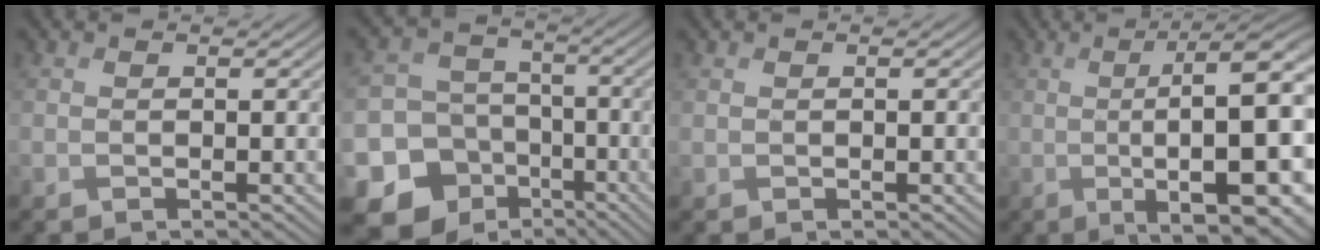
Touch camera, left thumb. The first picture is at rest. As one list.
[{"total": 16.0, "force": [-7.4, 13.7, 3.7], "torque": [-0.135, -0.038, -0.117]}, {"total": 0.0}, {"total": 15.5, "force": [-0.8, 4.4, 14.8], "torque": [-0.199, 0.000, -0.005]}]